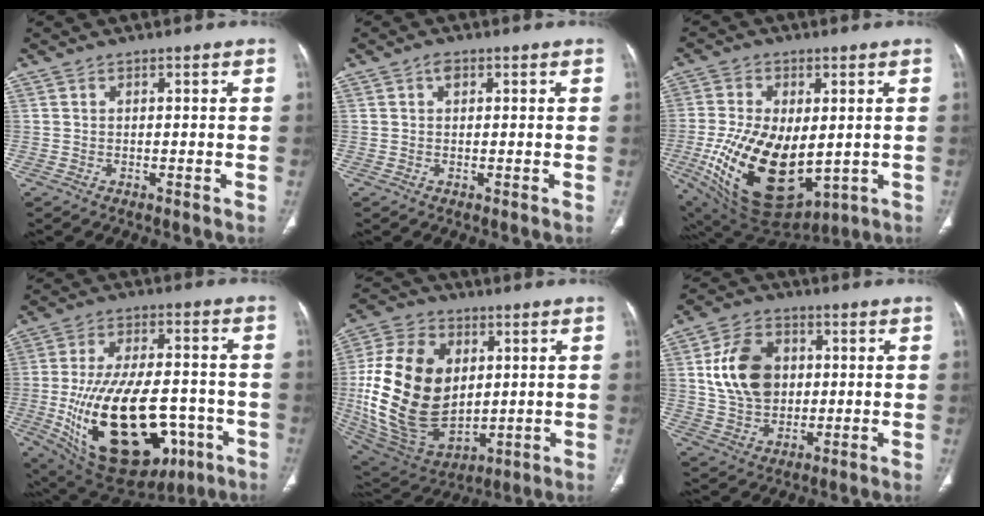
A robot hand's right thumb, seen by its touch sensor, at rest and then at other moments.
{"total": 1.4, "force": [0.5, 0.9, 0.9], "torque": [-0.004, 0.004, 0.006]}
{"total": 21.7, "force": [-2.4, 12.4, 17.7], "torque": [-0.326, -0.022, -0.006]}
{"total": 28.3, "force": [-7.5, 15.2, 22.7], "torque": [-0.404, 0.002, -0.085]}
{"total": 26.5, "force": [1.8, 17.8, 19.7], "torque": [-0.383, -0.012, 0.055]}
{"total": 13.7, "force": [2.2, 10.3, 8.8], "torque": [-0.130, 0.000, 0.044]}